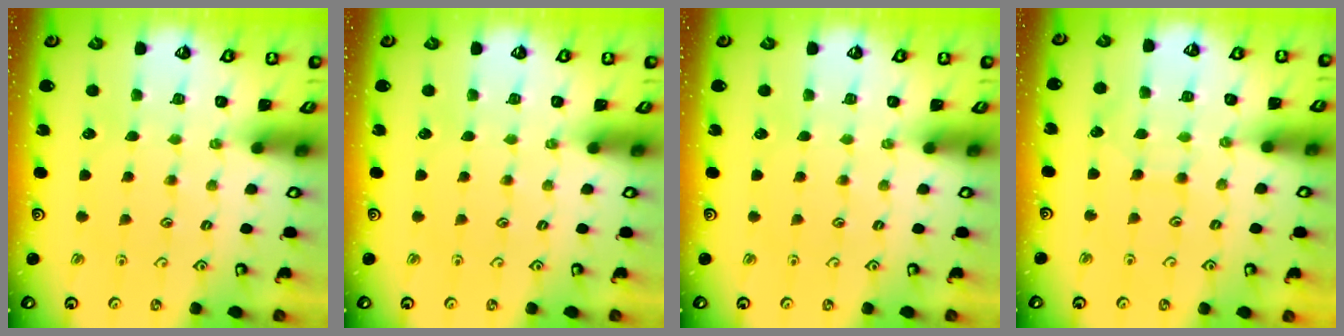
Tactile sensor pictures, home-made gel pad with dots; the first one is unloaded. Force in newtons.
{"total": 0.0}
{"total": 0.0}
{"total": 5.2, "press": 5.2, "slide": 0.4}